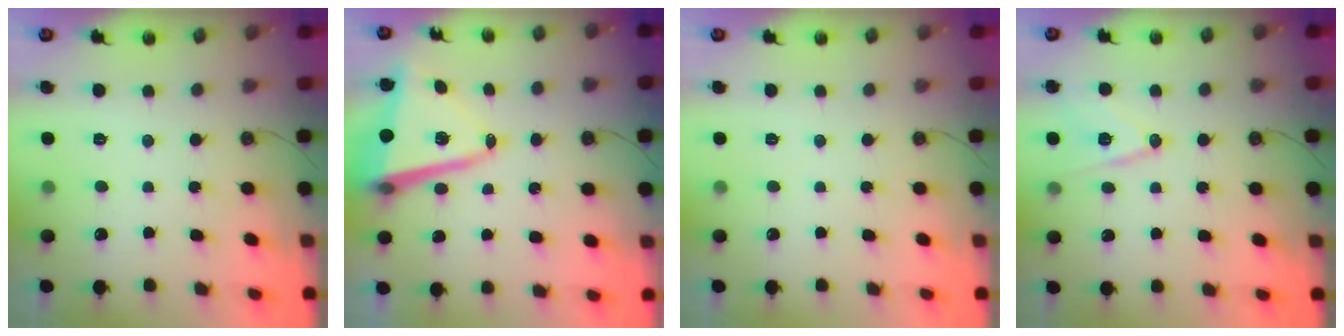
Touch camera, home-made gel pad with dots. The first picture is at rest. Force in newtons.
{"total": 12.7, "press": 12.6, "slide": 1.4}
{"total": 0.0}
{"total": 12.1, "press": 11.6, "slide": 3.4}